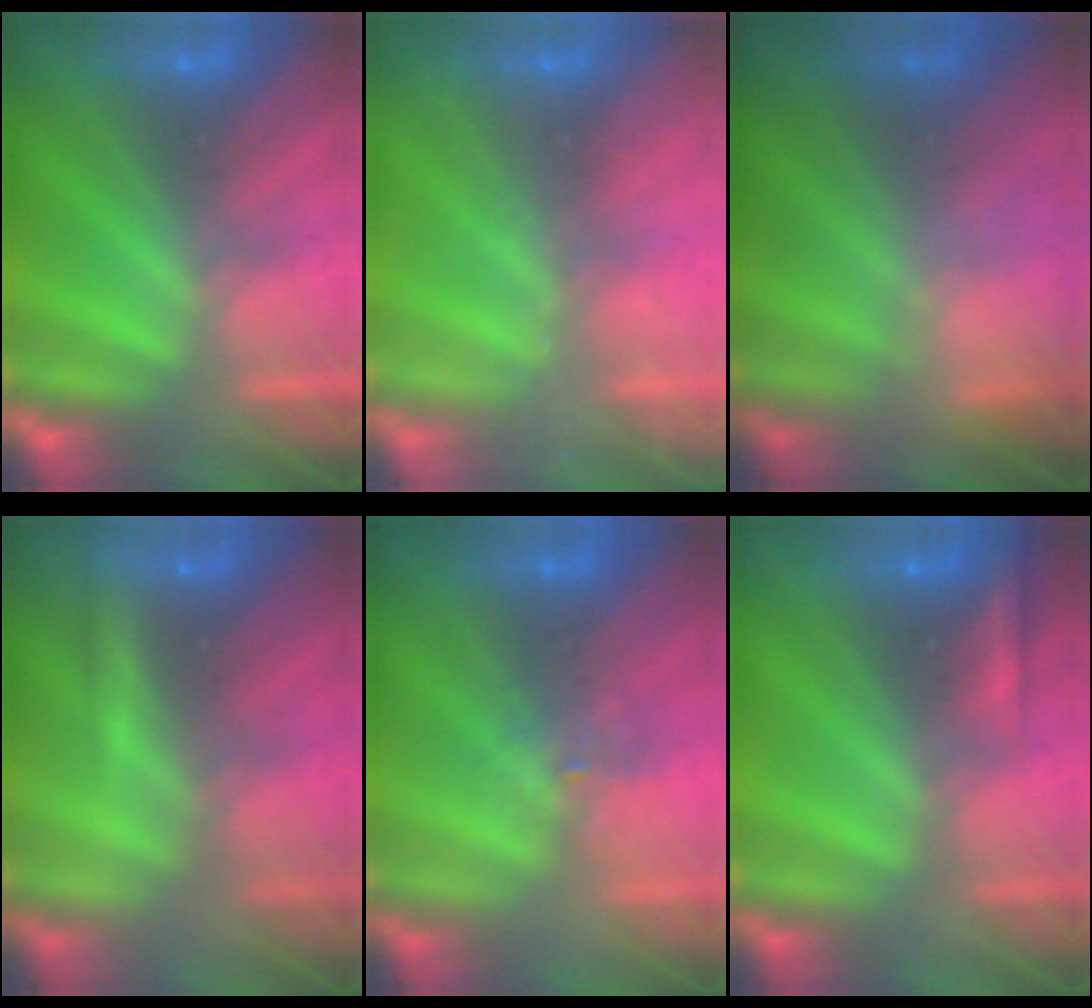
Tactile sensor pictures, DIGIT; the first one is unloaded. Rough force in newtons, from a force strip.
{"total": 1.4}
{"total": 8.5}
{"total": 2.1}
{"total": 2.1}
{"total": 2.2}